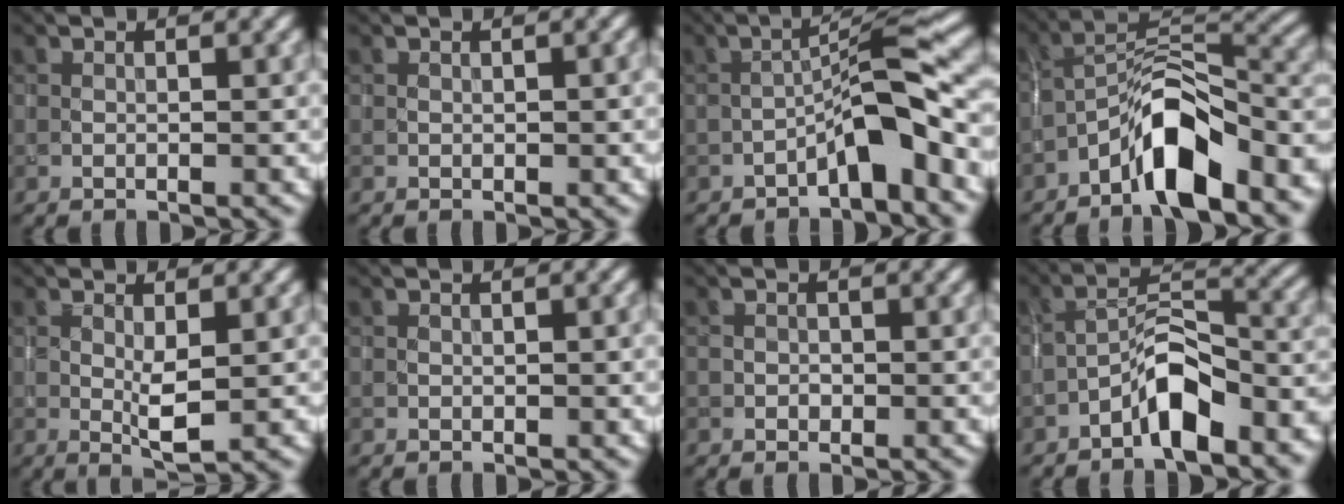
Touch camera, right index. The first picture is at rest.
{"total": 0.8, "force": [0.0, 0.5, 0.7], "torque": [-0.015, -0.001, 0.002]}
{"total": 5.4, "force": [-2.9, 0.9, 4.4], "torque": [-0.071, 0.028, -0.049]}
{"total": 9.6, "force": [-5.6, 3.4, 6.9], "torque": [-0.107, 0.019, -0.104]}
{"total": 2.5, "force": [0.2, 0.5, 2.4], "torque": [-0.051, -0.002, 0.006]}
{"total": 0.6, "force": [0.0, 0.4, 0.5], "torque": [-0.011, -0.002, 0.001]}
{"total": 0.7, "force": [-0.2, 0.6, 0.3], "torque": [-0.004, -0.002, -0.006]}
{"total": 7.2, "force": [-4.1, 2.7, 5.3], "torque": [-0.087, 0.016, -0.079]}